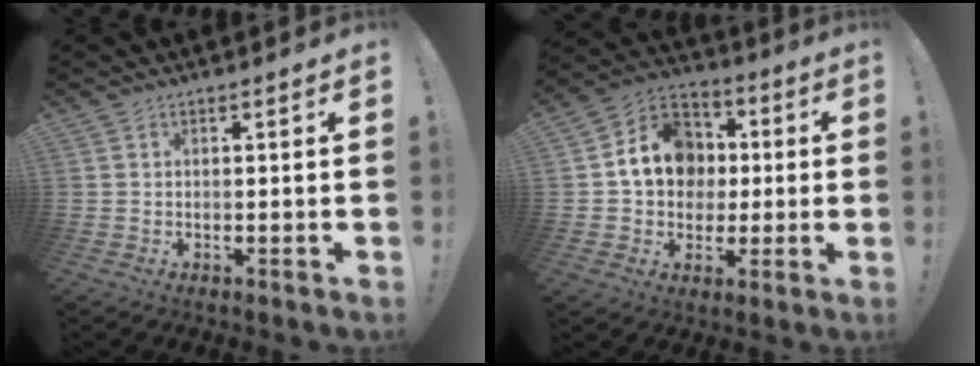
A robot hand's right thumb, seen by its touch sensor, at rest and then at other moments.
{"total": 14.9, "force": [1.6, 12.9, 7.3], "torque": [-0.083, 0.008, 0.041]}